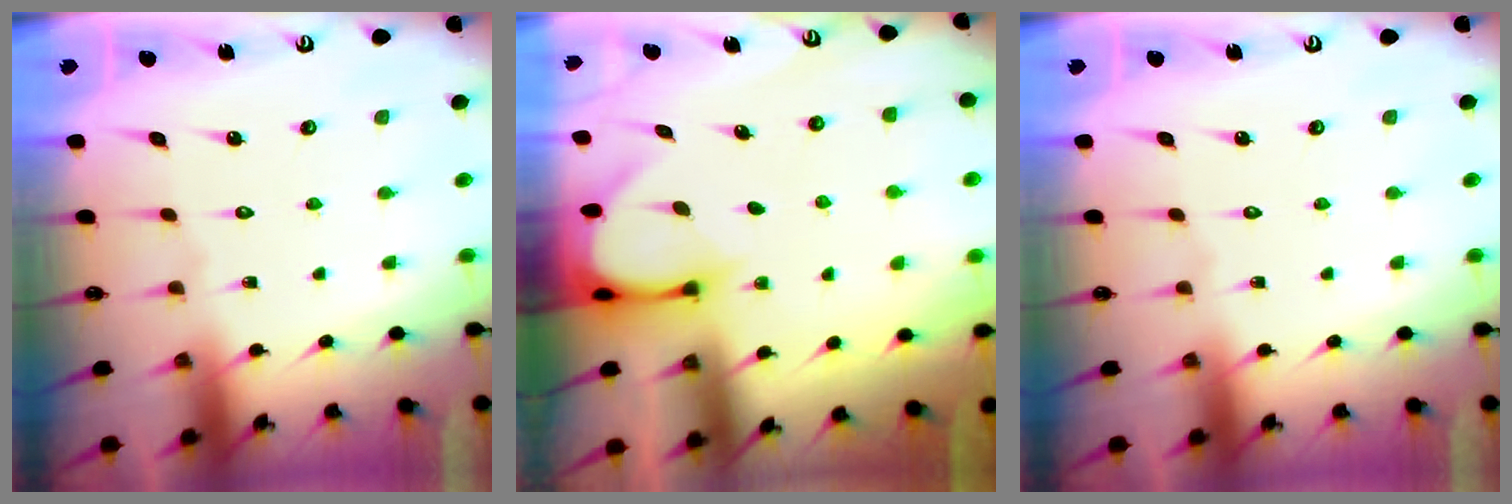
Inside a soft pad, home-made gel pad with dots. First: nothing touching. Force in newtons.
{"total": 3.2, "press": 3.1, "slide": 0.4}
{"total": 0.0}